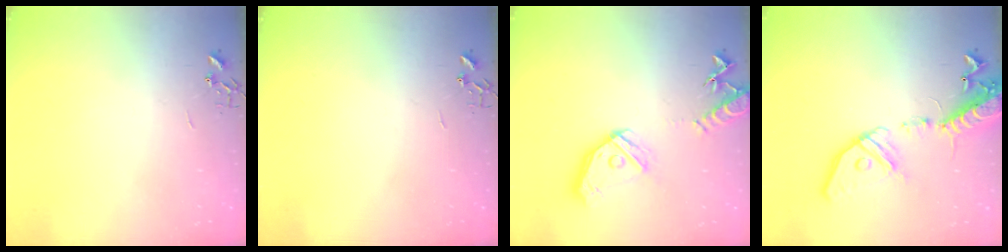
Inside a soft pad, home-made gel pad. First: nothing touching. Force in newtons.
{"total": 0.0}
{"total": 17.1, "press": 16.9, "slide": 2.2}
{"total": 19.7, "press": 19.4, "slide": 3.9}